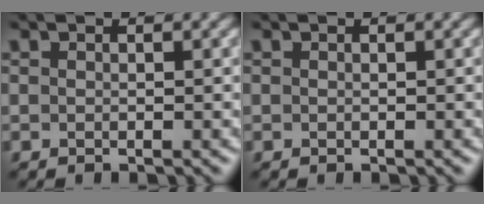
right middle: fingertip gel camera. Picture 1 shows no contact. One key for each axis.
{"total": 0.0}